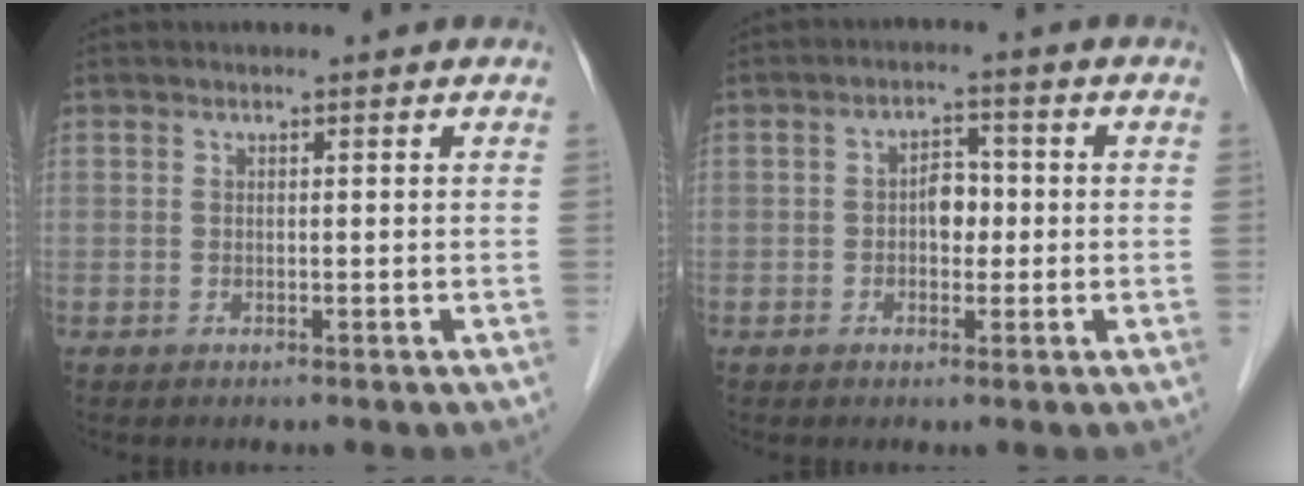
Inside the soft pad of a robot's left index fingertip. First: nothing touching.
{"total": 3.2, "force": [-0.4, 2.1, 2.4], "torque": [-0.035, 0.013, -0.008]}